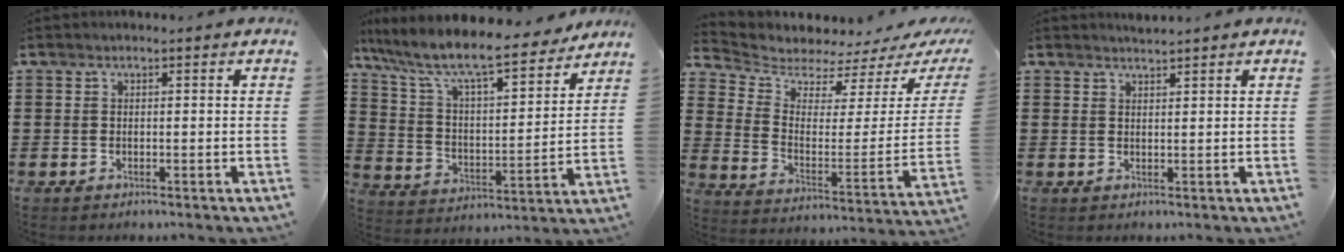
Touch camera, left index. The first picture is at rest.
{"total": 9.7, "force": [8.4, 1.0, 4.6], "torque": [-0.127, -0.059, 0.140]}
{"total": 3.9, "force": [3.7, 1.2, 0.4], "torque": [-0.040, -0.042, 0.061]}
{"total": 1.3, "force": [1.3, -0.2, 0.1], "torque": [-0.003, 0.001, 0.026]}